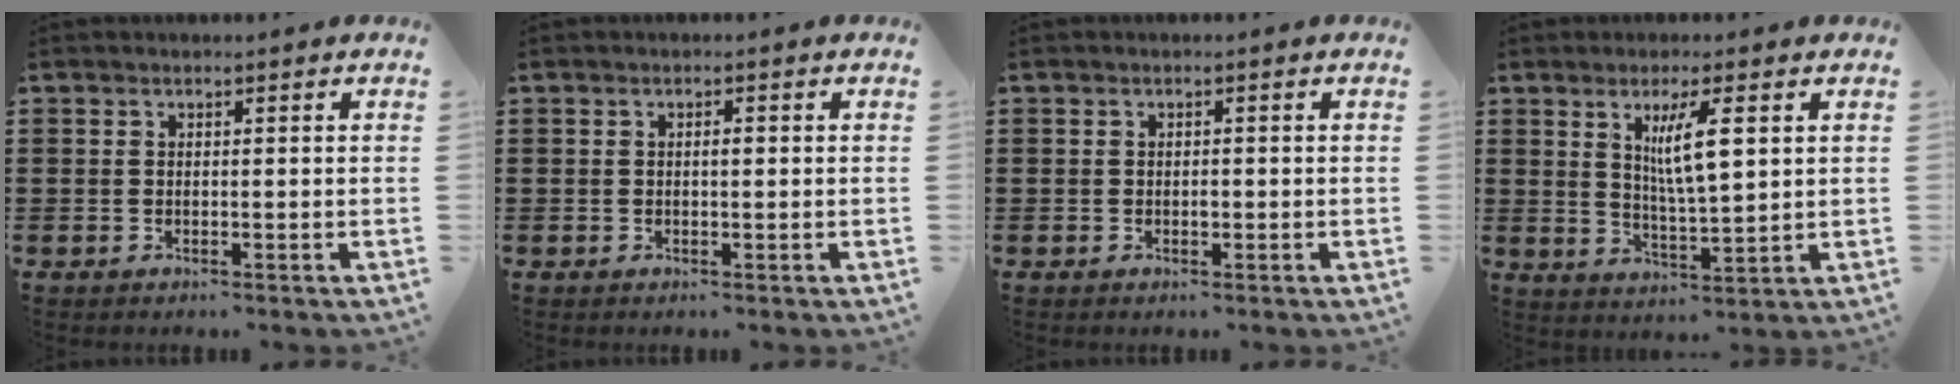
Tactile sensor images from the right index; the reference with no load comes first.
{"total": 1.1, "force": [0.1, 0.3, 1.0], "torque": [-0.019, 0.000, 0.001]}
{"total": 0.8, "force": [-0.2, 0.4, 0.7], "torque": [-0.014, 0.000, -0.004]}
{"total": 6.6, "force": [2.2, 1.4, 6.0], "torque": [-0.114, 0.002, 0.033]}